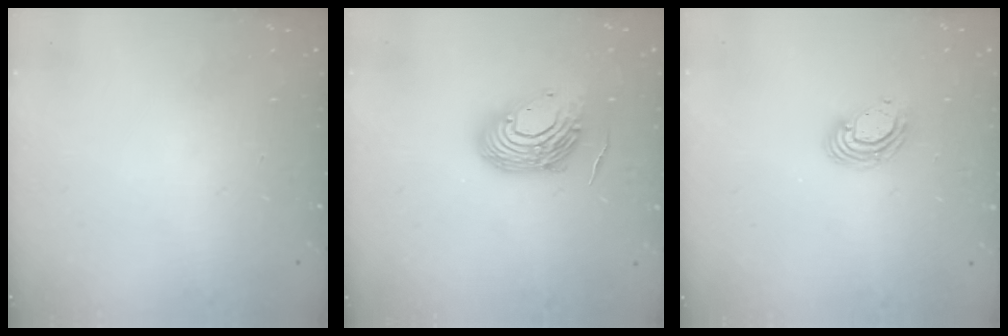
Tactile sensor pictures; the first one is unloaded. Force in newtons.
{"total": 13.3, "press": 13.1, "slide": 2.1}
{"total": 8.2, "press": 8.1, "slide": 1.4}